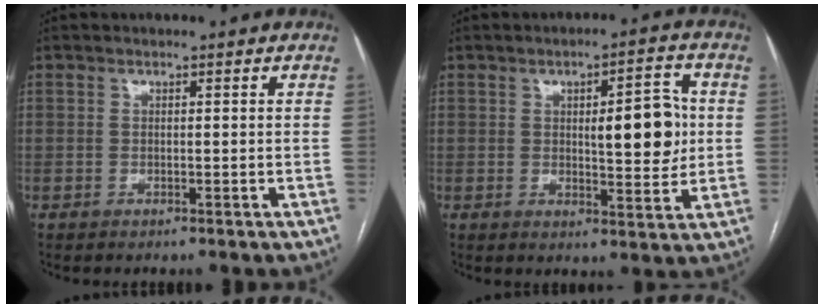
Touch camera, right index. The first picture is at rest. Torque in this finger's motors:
{"motor_torque": [0.29, 0.02, 0.18, 0.06]}